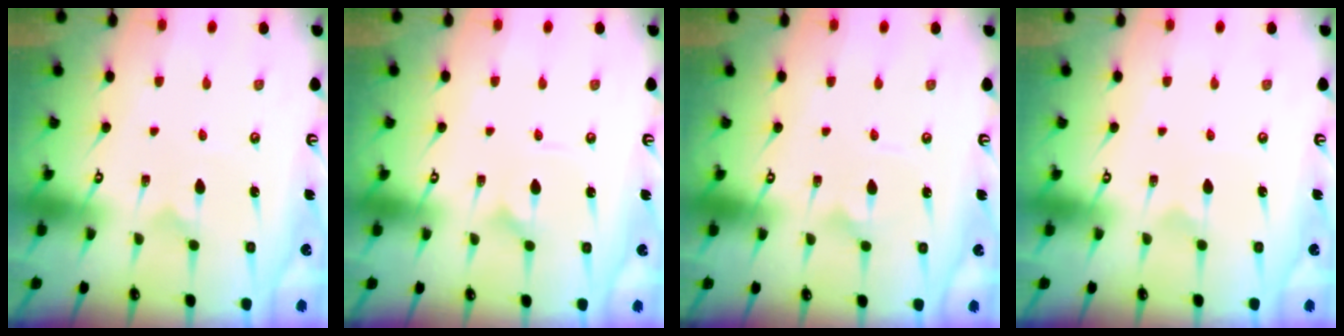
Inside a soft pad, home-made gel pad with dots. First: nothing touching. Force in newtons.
{"total": 2.1, "press": 2.1, "slide": 0.2}
{"total": 2.4, "press": 2.4, "slide": 0.1}
{"total": 0.0}